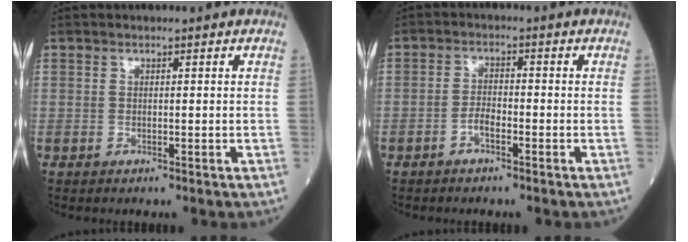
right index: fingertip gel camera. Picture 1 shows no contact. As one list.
[{"total": 2.3, "force": [-1.3, 0.7, 1.7], "torque": [-0.033, 0.006, -0.025]}]